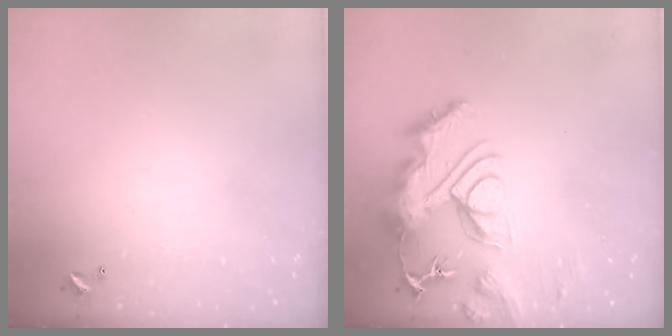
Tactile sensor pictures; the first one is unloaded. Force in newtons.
{"total": 14.1, "press": 14.1, "slide": 1.4}